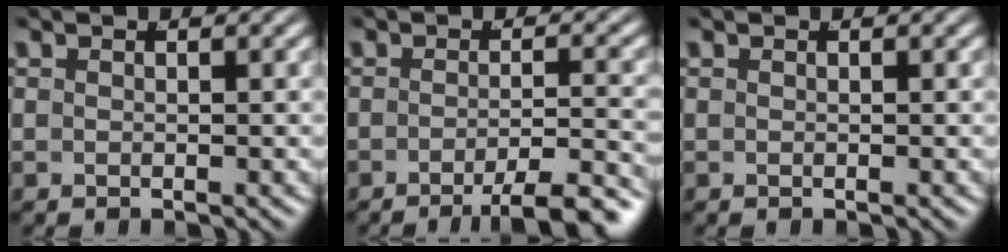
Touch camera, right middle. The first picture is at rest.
{"total": 5.6, "force": [-4.4, 0.6, 3.5], "torque": [-0.043, -0.009, -0.068]}
{"total": 0.0}